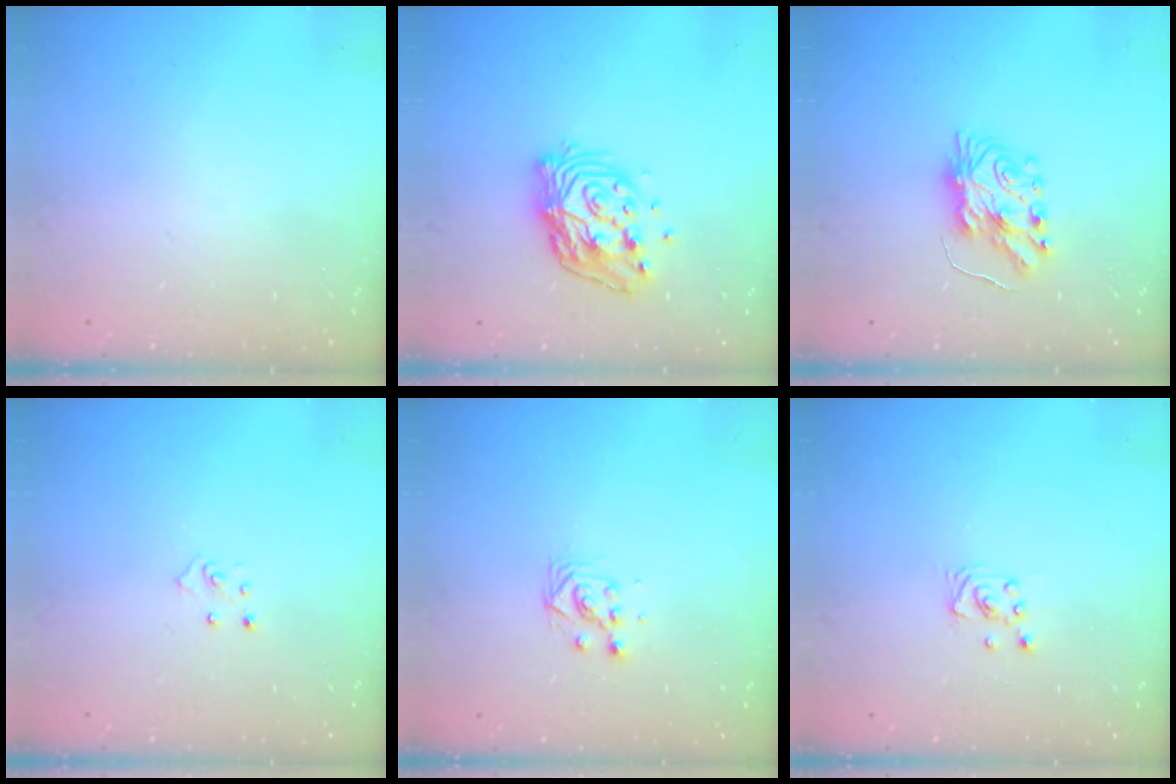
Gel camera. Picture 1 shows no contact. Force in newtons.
{"total": 13.7, "press": 13.7, "slide": 1.2}
{"total": 8.1, "press": 8.1, "slide": 0.6}
{"total": 3.9, "press": 3.9, "slide": 0.3}
{"total": 3.6, "press": 3.6, "slide": 0.1}
{"total": 2.3, "press": 2.3, "slide": 0.2}